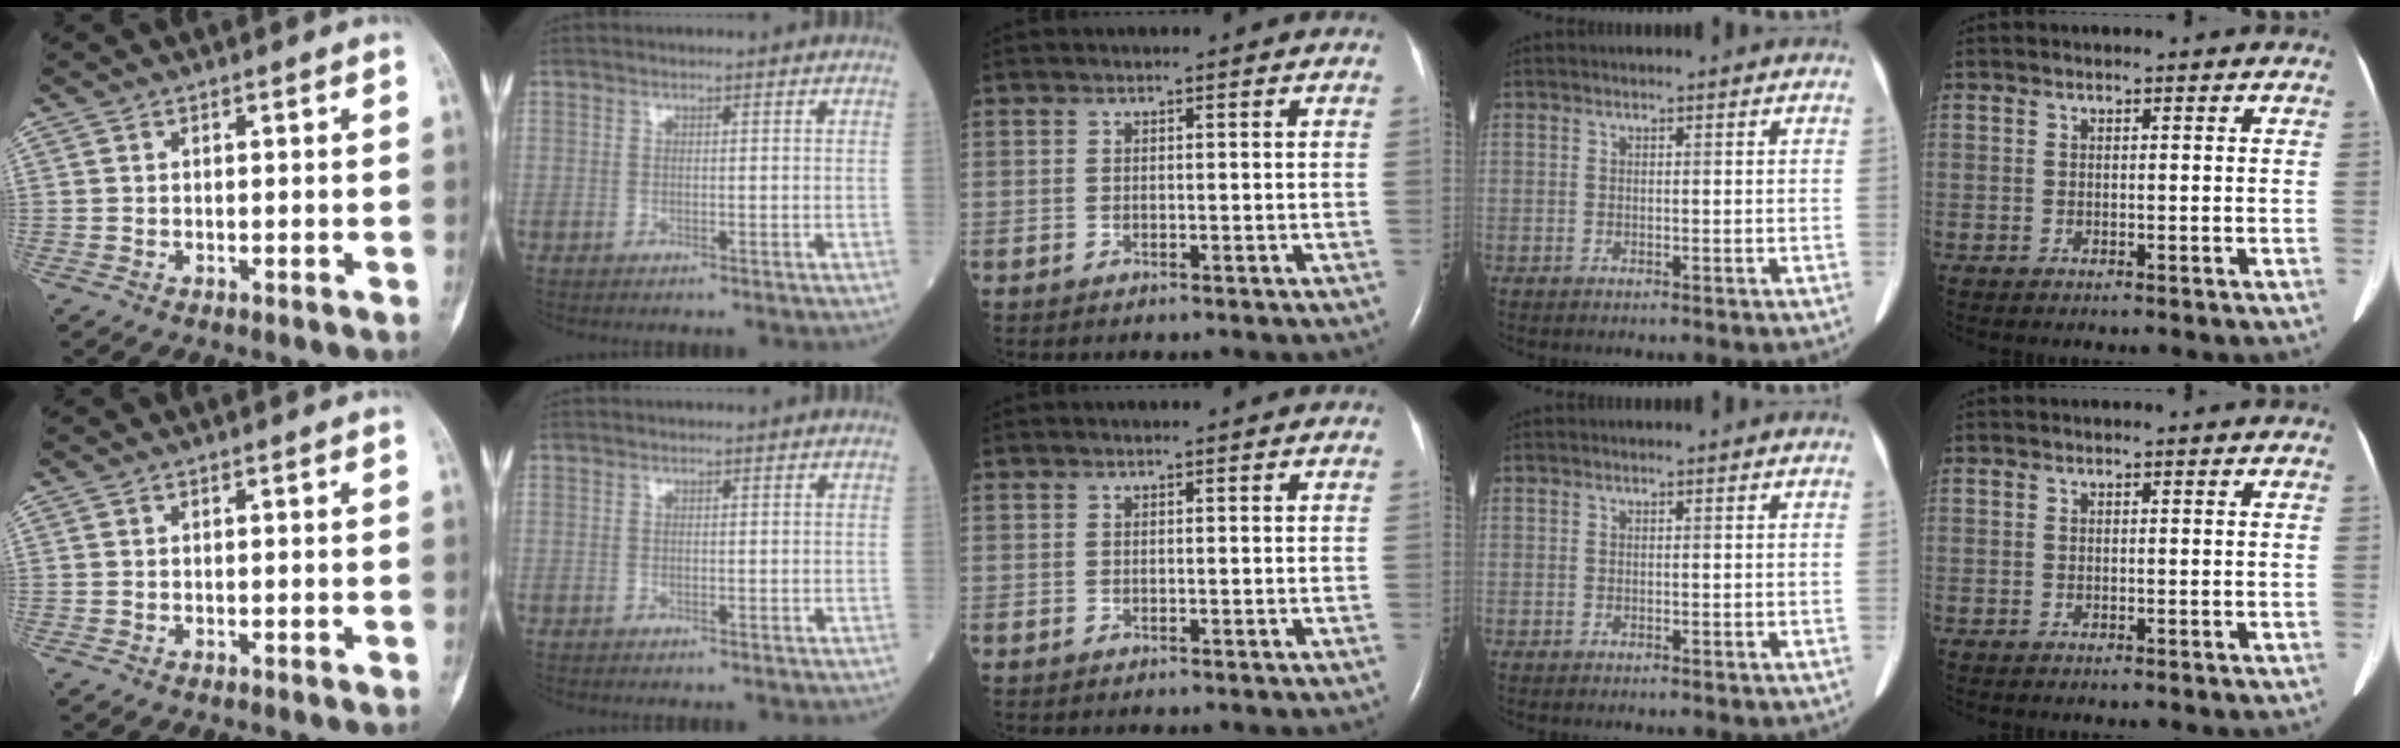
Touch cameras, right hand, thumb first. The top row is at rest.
{}